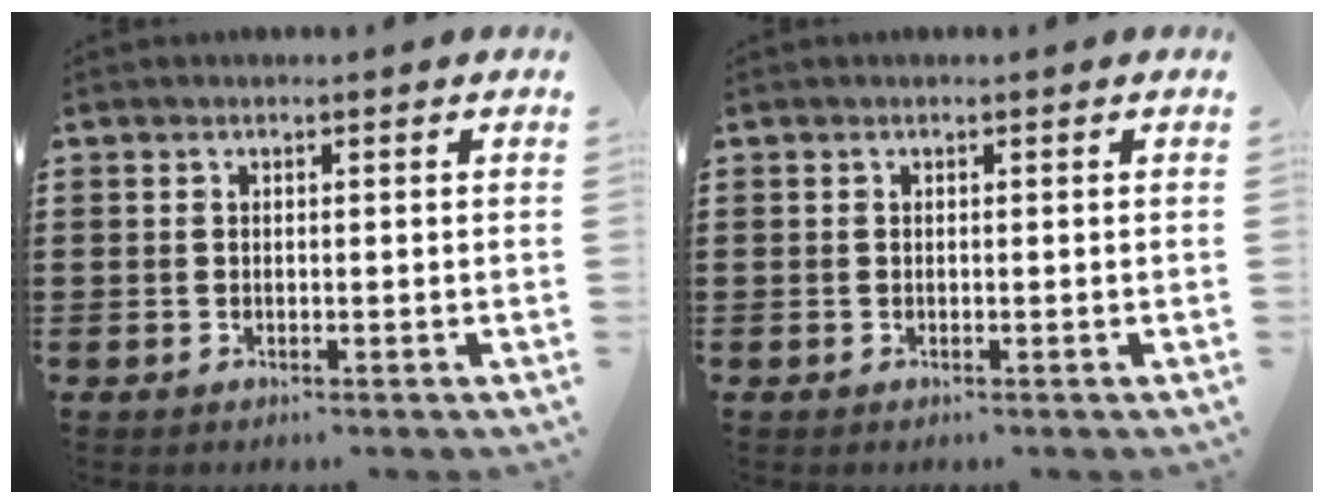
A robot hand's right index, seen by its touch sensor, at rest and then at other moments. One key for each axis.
{"total": 0.0}